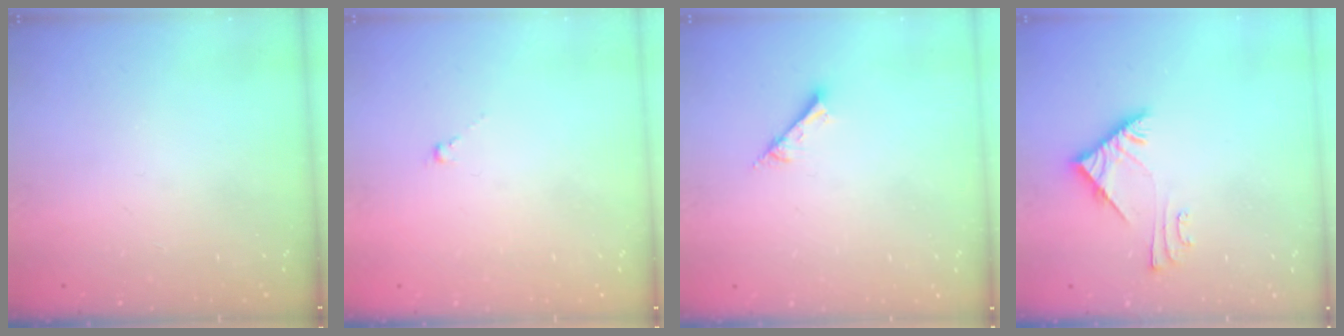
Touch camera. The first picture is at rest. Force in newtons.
{"total": 0.6, "press": 0.4, "slide": 0.4}
{"total": 3.3, "press": 3.3, "slide": 0.0}
{"total": 6.0, "press": 6.0, "slide": 0.7}